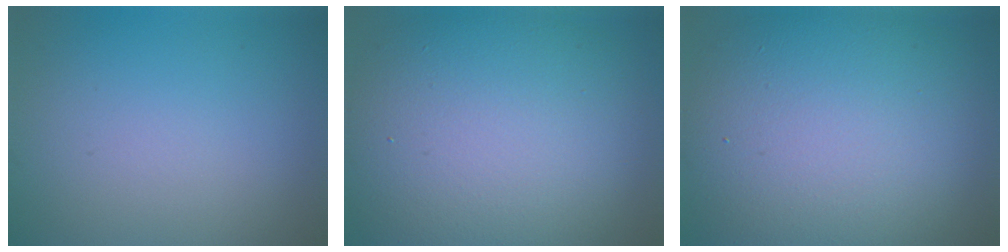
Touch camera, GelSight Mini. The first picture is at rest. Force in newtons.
{"total": 13.7, "press": 13.6, "slide": 1.4}
{"total": 14.0, "press": 14.0, "slide": 1.2}